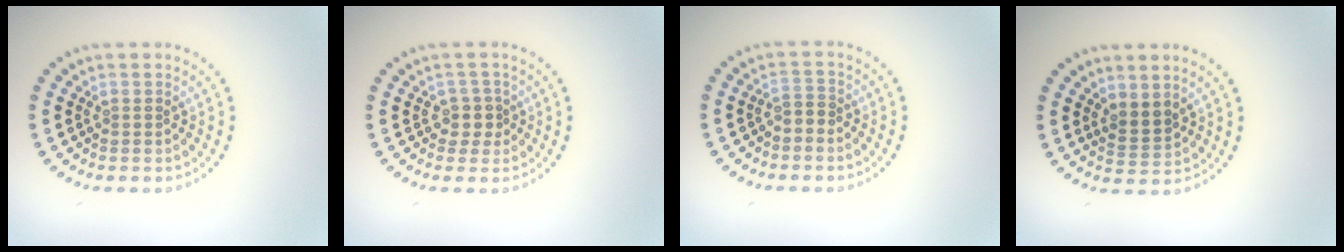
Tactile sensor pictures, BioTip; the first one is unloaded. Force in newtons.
{"total": 1.7, "press": 1.4, "slide": 1.0}
{"total": 1.3, "press": 1.0, "slide": 0.9}
{"total": 2.0, "press": 1.6, "slide": 1.2}